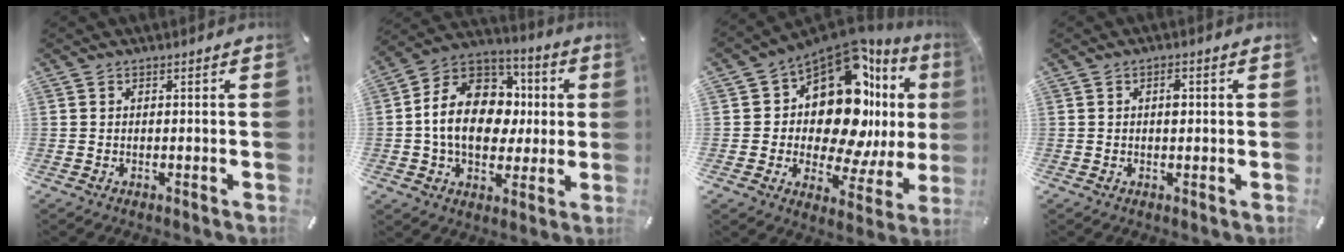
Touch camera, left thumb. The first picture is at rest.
{"total": 17.5, "force": [-0.2, 14.0, 10.5], "torque": [-0.207, 0.009, -0.001]}
{"total": 19.7, "force": [6.4, 11.1, 14.9], "torque": [-0.262, -0.083, 0.099]}
{"total": 2.1, "force": [0.3, 1.1, 1.7], "torque": [-0.019, -0.003, 0.001]}